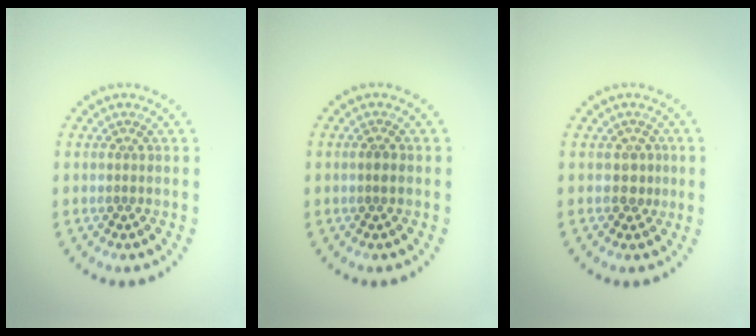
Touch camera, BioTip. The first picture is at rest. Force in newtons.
{"total": 0.9, "press": 0.8, "slide": 0.3}
{"total": 1.5, "press": 1.2, "slide": 0.9}